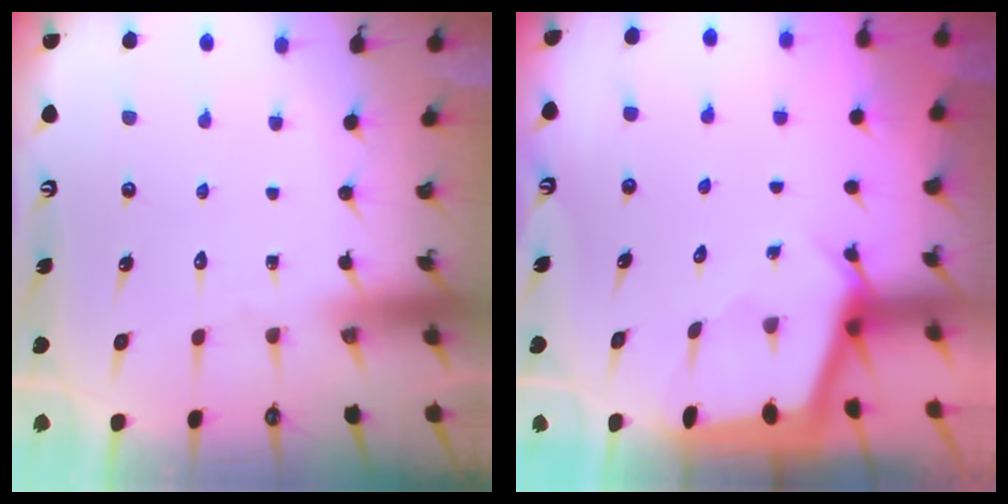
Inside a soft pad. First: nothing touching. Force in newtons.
{"total": 2.3, "press": 2.3, "slide": 0.3}